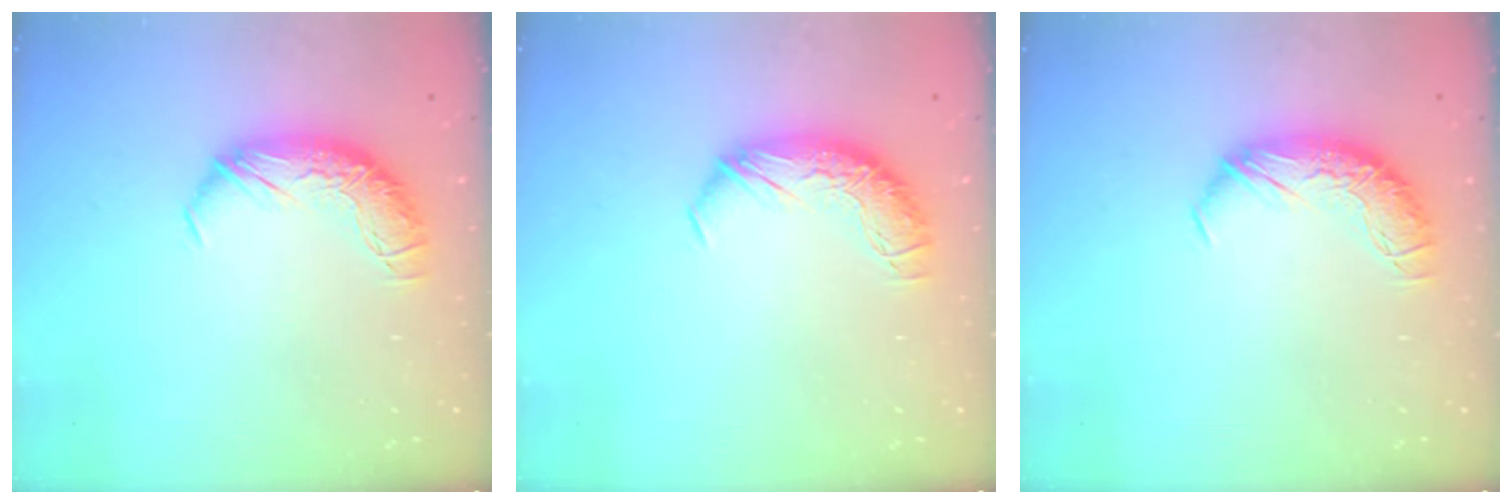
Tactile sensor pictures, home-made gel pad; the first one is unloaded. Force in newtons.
{"total": 0.0}
{"total": 0.0}